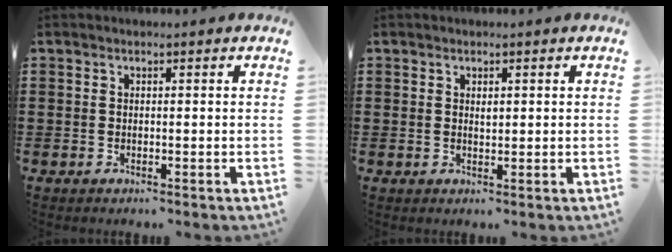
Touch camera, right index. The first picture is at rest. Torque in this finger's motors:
{"motor_torque": [0.69, 1.17, 0.09, 0.00]}